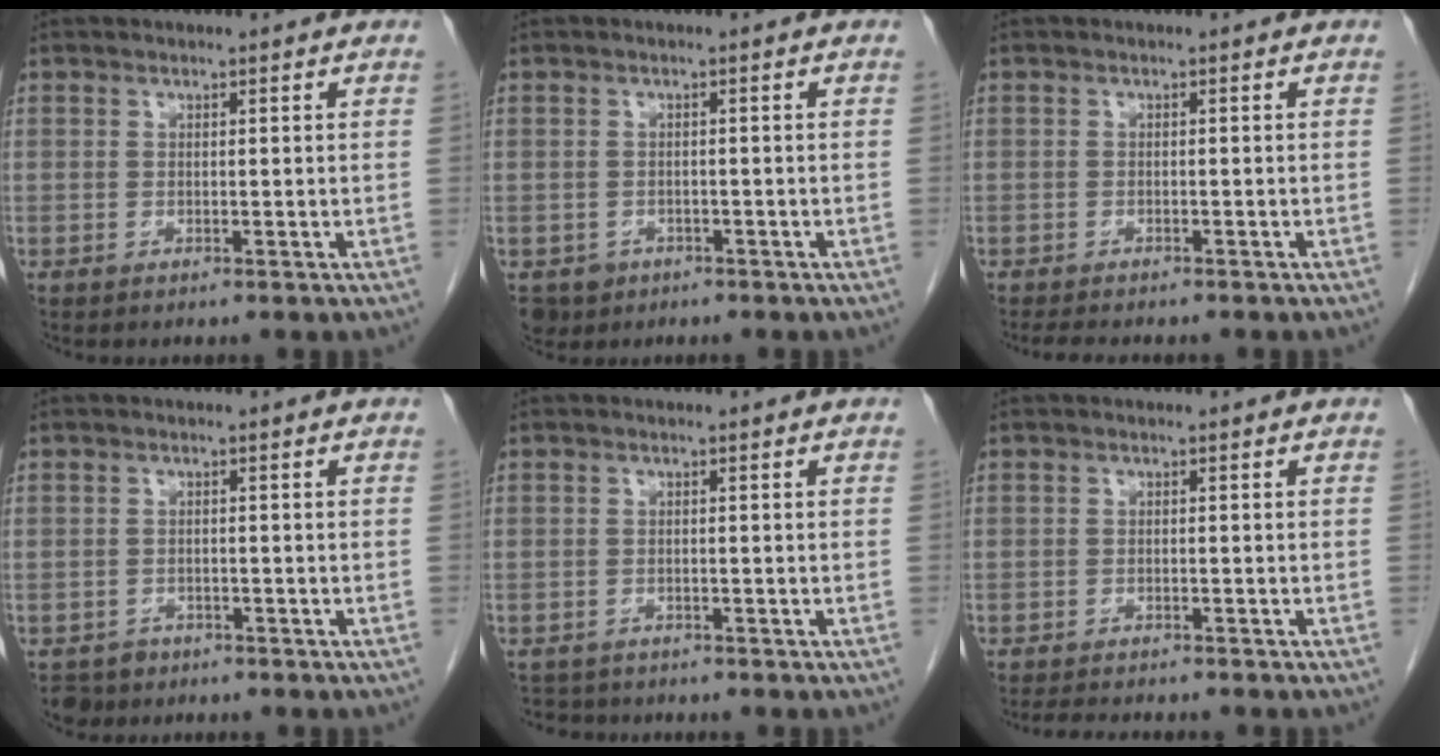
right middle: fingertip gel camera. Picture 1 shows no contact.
{"total": 3.5, "force": [-2.0, 2.9, 0.6], "torque": [-0.009, 0.002, -0.029]}
{"total": 4.8, "force": [-4.1, 1.0, 2.3], "torque": [-0.034, -0.010, -0.055]}
{"total": 2.8, "force": [-2.0, 2.0, -0.1], "torque": [-0.001, 0.004, -0.032]}
{"total": 2.8, "force": [-2.5, 1.2, -0.1], "torque": [-0.001, -0.003, -0.042]}
{"total": 5.7, "force": [-5.1, 0.9, 2.3], "torque": [-0.032, -0.010, -0.075]}